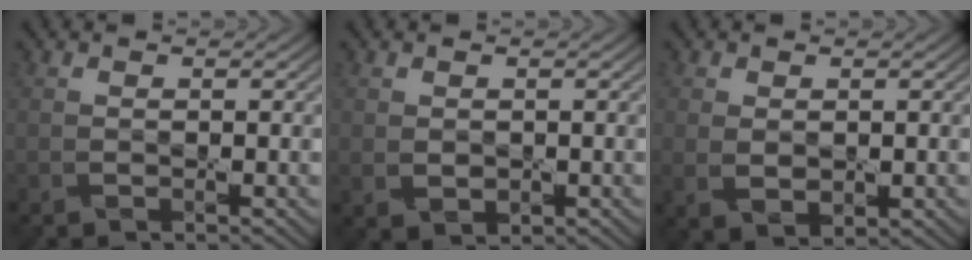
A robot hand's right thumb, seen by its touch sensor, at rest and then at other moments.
{"total": 1.6, "force": [0.2, 1.3, 1.0], "torque": [-0.026, -0.008, 0.008]}
{"total": 3.1, "force": [0.0, 2.1, 2.3], "torque": [-0.054, -0.009, 0.007]}